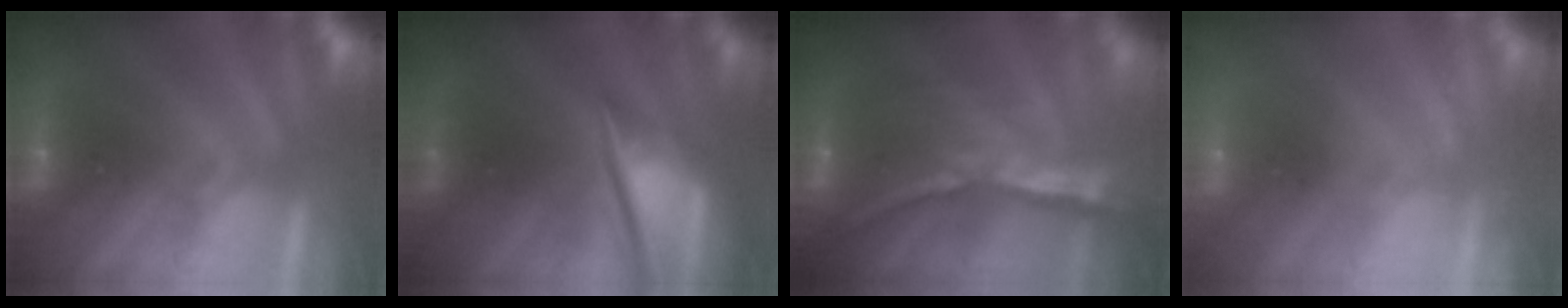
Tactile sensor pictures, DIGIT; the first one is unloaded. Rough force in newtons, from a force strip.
{"total": 8.8}
{"total": 7.2}
{"total": 2.6}